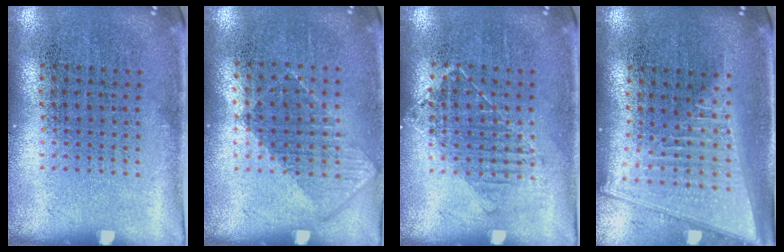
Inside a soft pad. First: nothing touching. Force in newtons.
{"total": 0.9, "press": 0.7, "slide": 0.4}
{"total": 1.1, "press": 0.9, "slide": 0.6}
{"total": 2.2, "press": 1.8, "slide": 1.3}